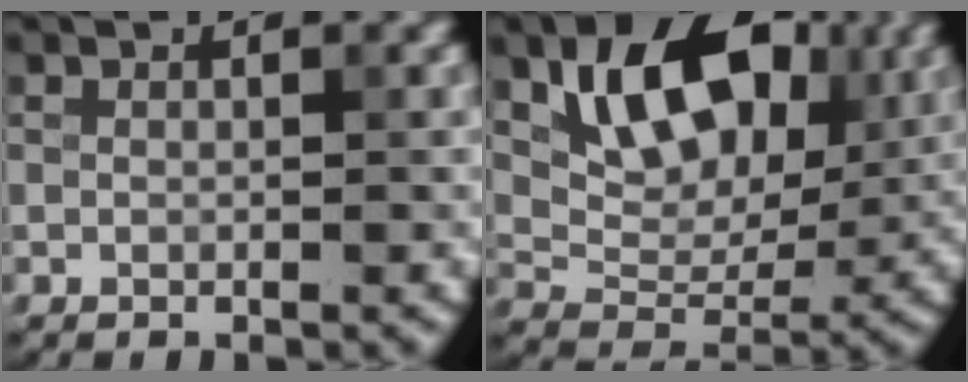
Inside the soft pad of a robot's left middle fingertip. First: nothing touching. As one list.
[{"total": 9.3, "force": [3.4, 5.9, 6.3], "torque": [-0.105, -0.006, 0.053]}]